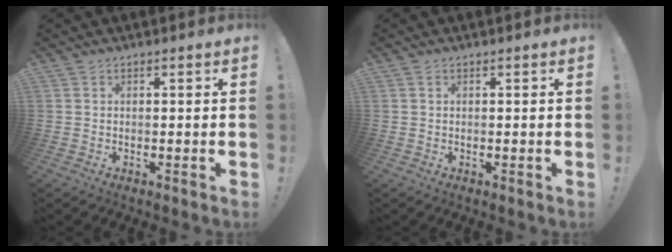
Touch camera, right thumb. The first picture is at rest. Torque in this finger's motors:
{"motor_torque": [-0.17, 0.01, -0.07, 0.12, 0.00]}